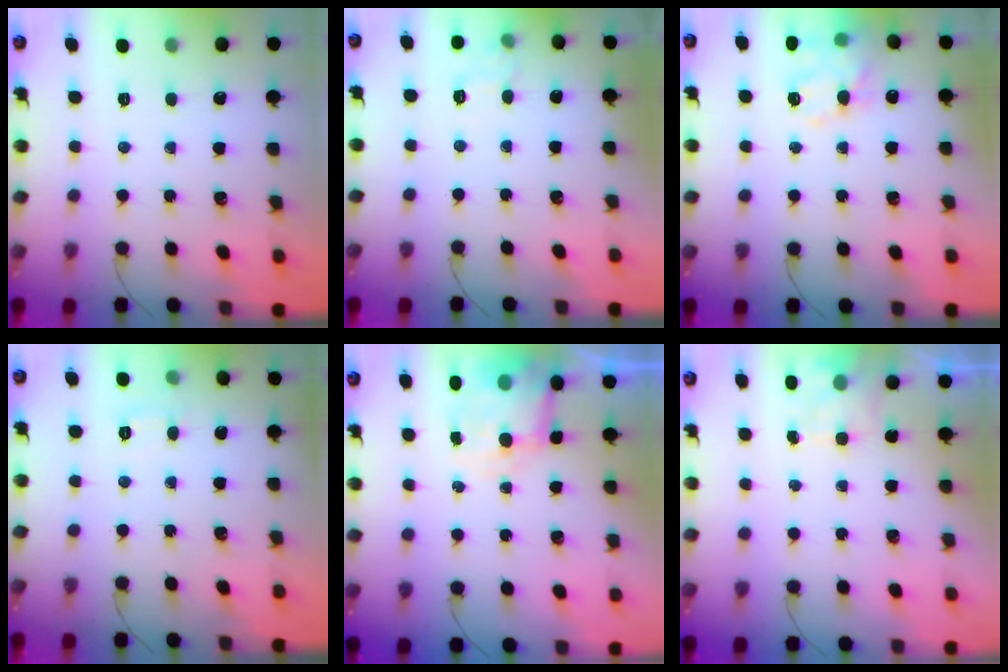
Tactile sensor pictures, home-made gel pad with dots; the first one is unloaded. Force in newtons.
{"total": 7.5, "press": 7.3, "slide": 2.0}
{"total": 15.1, "press": 14.9, "slide": 2.4}
{"total": 6.0, "press": 5.8, "slide": 1.3}
{"total": 6.9, "press": 6.8, "slide": 1.2}
{"total": 2.5, "press": 2.1, "slide": 1.4}